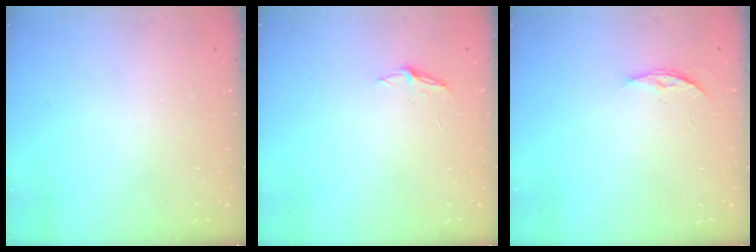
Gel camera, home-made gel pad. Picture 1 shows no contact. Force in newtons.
{"total": 3.7, "press": 3.7, "slide": 0.4}
{"total": 3.5, "press": 3.5, "slide": 0.4}